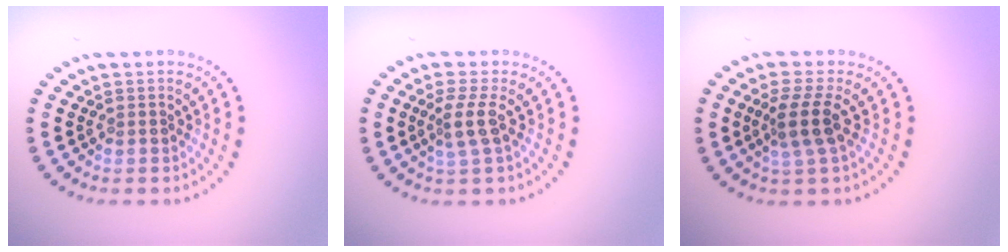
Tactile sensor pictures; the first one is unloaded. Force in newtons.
{"total": 2.2, "press": 1.5, "slide": 1.5}
{"total": 2.8, "press": 2.2, "slide": 1.8}